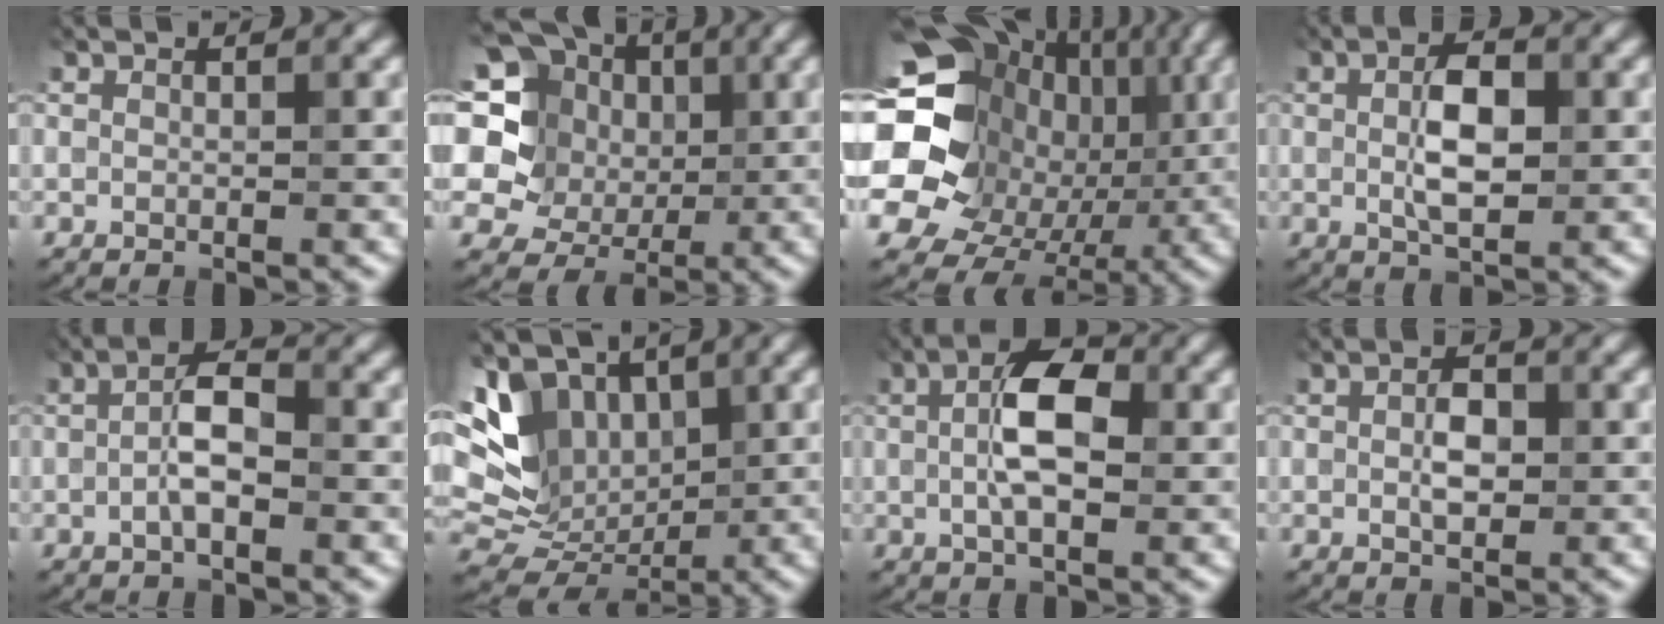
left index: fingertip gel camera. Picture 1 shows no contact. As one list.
[{"total": 14.6, "force": [5.7, 12.0, 6.0], "torque": [-0.149, 0.033, 0.095]}, {"total": 21.2, "force": [0.6, 18.4, 10.5], "torque": [-0.212, 0.009, -0.006]}, {"total": 4.7, "force": [0.3, 2.1, 4.2], "torque": [-0.081, 0.003, 0.003]}, {"total": 3.4, "force": [-0.8, 1.0, 3.1], "torque": [-0.057, 0.010, -0.022]}, {"total": 10.8, "force": [3.3, 7.7, 6.9], "torque": [-0.136, 0.017, 0.068]}, {"total": 5.8, "force": [0.5, 2.6, 5.1], "torque": [-0.089, 0.009, -0.001]}, {"total": 2.6, "force": [0.0, 1.4, 2.2], "torque": [-0.043, 0.000, 0.000]}]